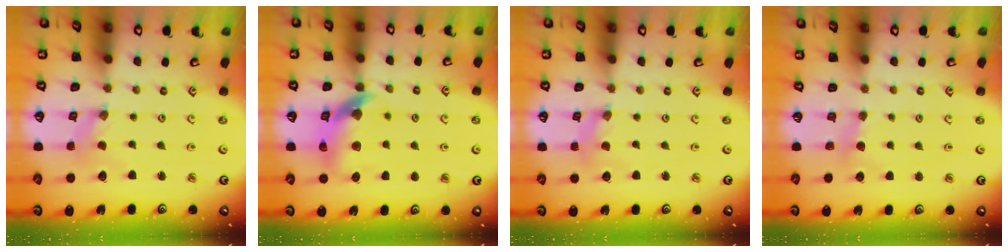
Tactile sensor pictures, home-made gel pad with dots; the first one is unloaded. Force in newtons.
{"total": 10.3, "press": 10.1, "slide": 1.6}
{"total": 1.6, "press": 1.6, "slide": 0.2}
{"total": 2.9, "press": 2.9, "slide": 0.5}